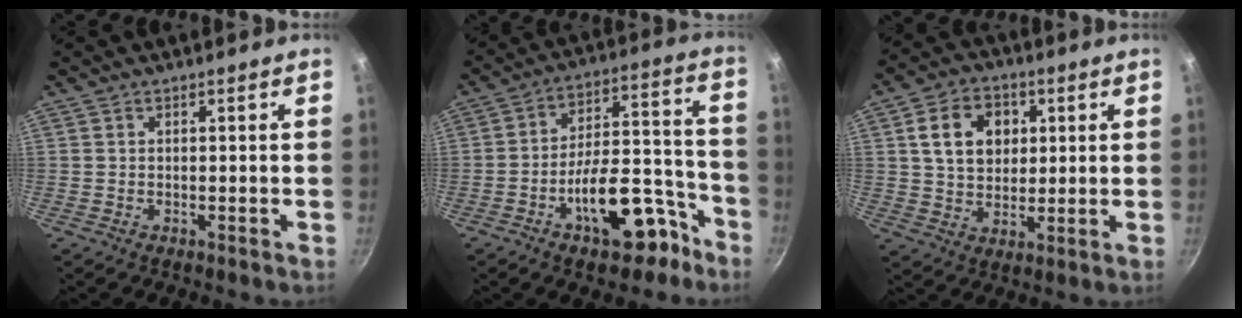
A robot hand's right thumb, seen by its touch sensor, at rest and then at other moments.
{"total": 16.9, "force": [-9.1, 8.0, 11.8], "torque": [-0.134, 0.092, -0.125]}
{"total": 11.4, "force": [3.0, 8.7, 6.8], "torque": [-0.089, 0.004, 0.046]}